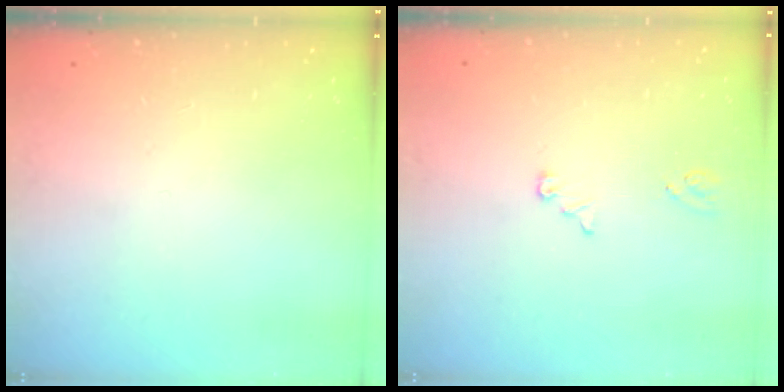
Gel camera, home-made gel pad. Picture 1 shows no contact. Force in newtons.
{"total": 2.6, "press": 2.5, "slide": 0.3}